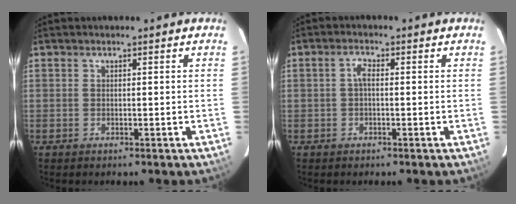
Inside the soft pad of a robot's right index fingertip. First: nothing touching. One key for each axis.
{"total": 1.7, "fx": -0.1, "fy": 0.8, "fz": 1.5, "tx": -0.033, "ty": 0.008, "tz": -0.005}